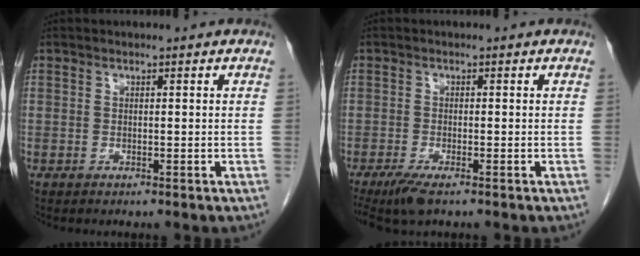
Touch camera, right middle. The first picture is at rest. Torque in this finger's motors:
{"motor_torque": [0.63, -0.41, 0.03, 0.03]}